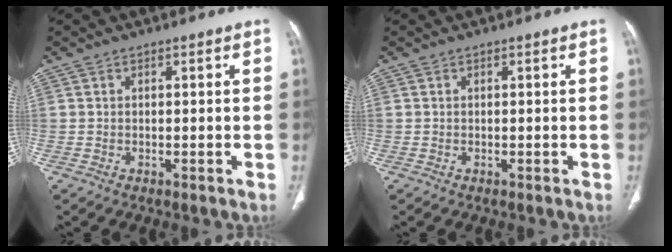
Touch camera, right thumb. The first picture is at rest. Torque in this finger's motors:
{"motor_torque": [0.00, 0.00, -0.01, 0.00, 0.03]}